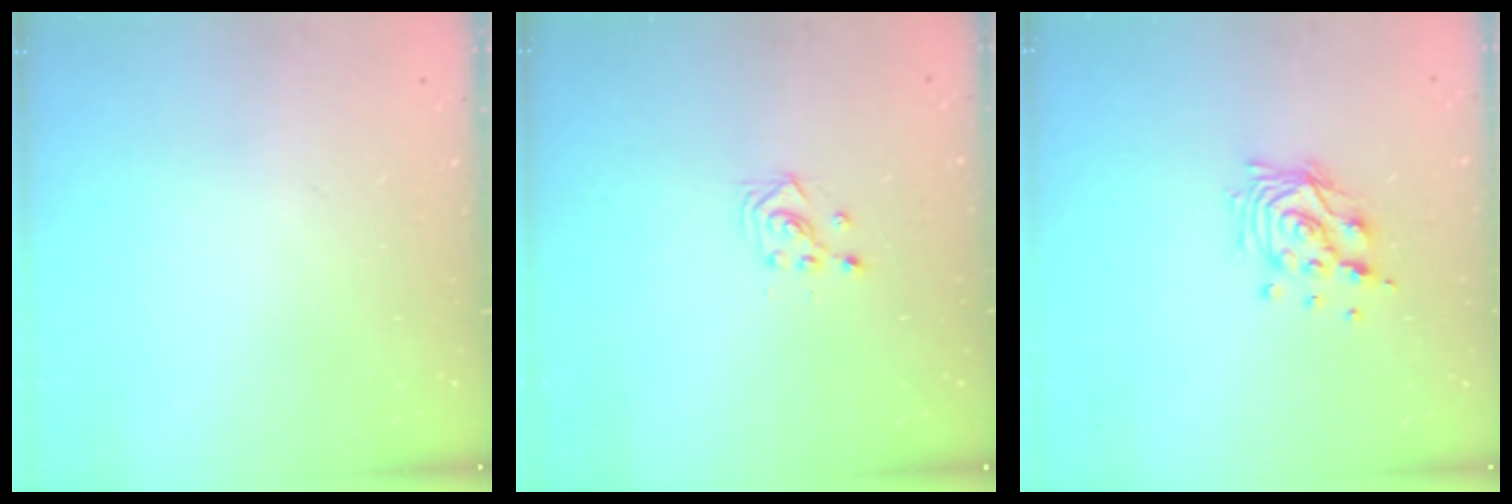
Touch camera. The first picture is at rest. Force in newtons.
{"total": 3.3, "press": 3.3, "slide": 0.2}
{"total": 11.1, "press": 11.0, "slide": 0.9}